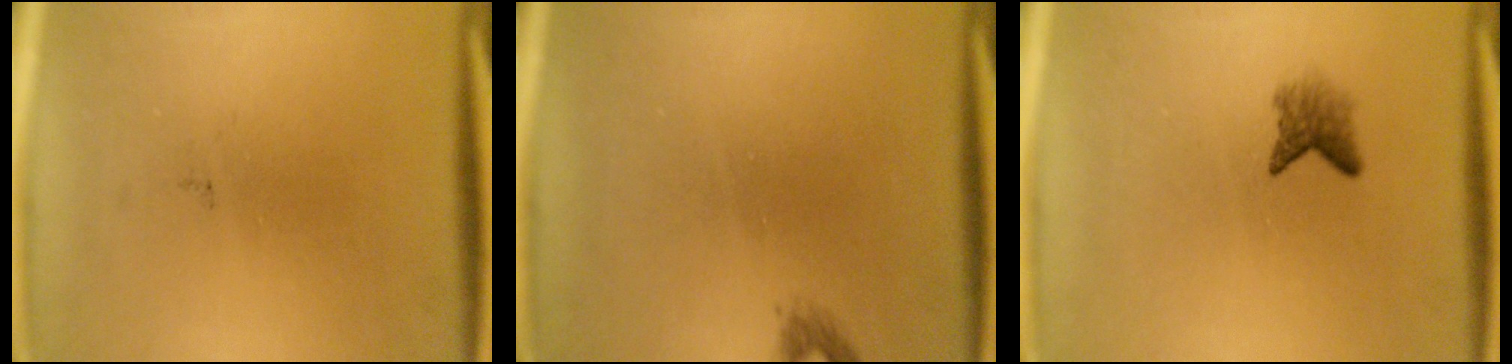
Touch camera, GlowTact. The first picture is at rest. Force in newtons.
{"total": 0.9}
{"total": 2.2}